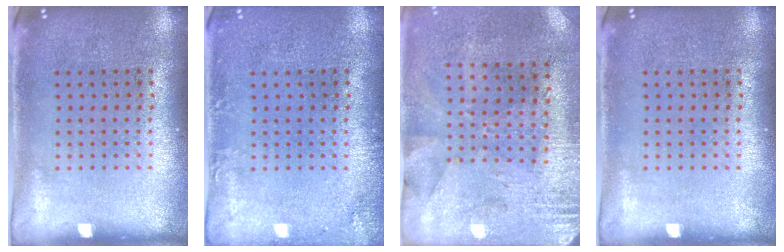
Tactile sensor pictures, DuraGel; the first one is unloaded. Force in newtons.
{"total": 1.5, "press": 1.5, "slide": 0.1}
{"total": 2.8, "press": 2.2, "slide": 1.6}
{"total": 0.0}